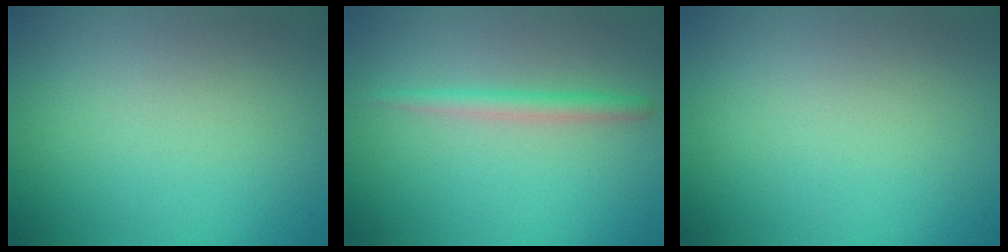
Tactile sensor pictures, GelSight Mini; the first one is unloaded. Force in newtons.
{"total": 1.8, "press": 1.8, "slide": 0.1}
{"total": 0.0}